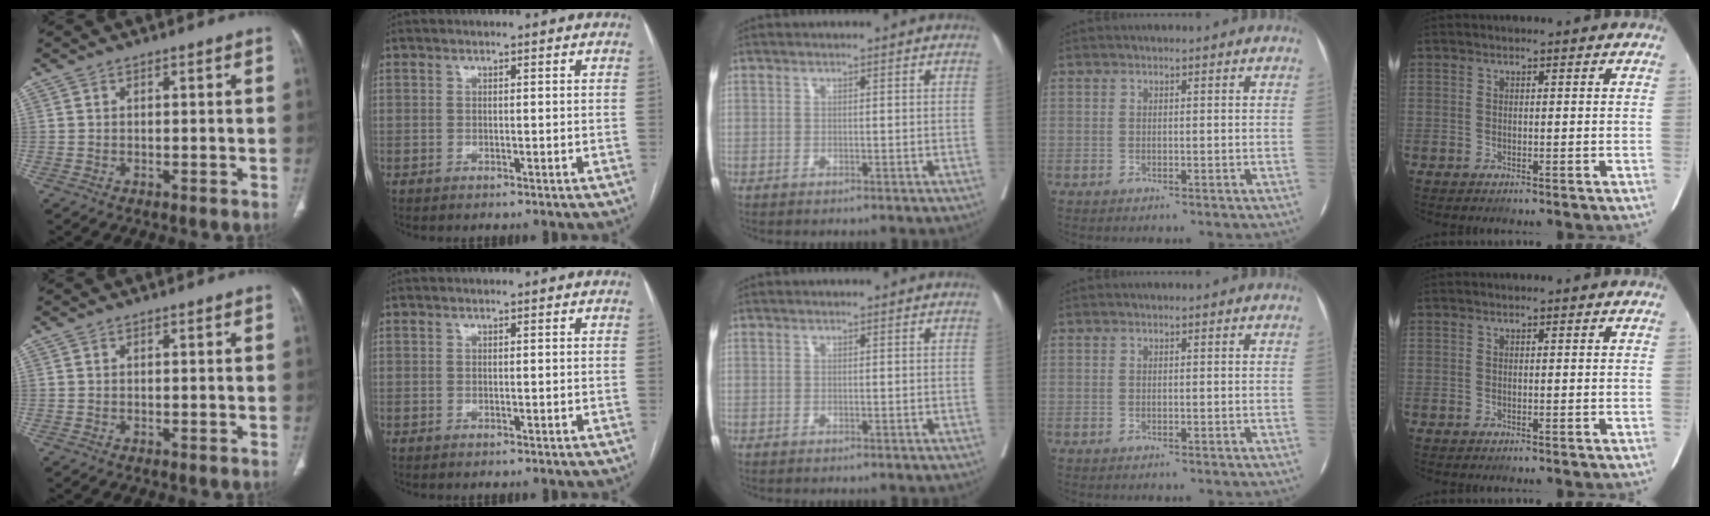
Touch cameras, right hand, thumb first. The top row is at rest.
{}